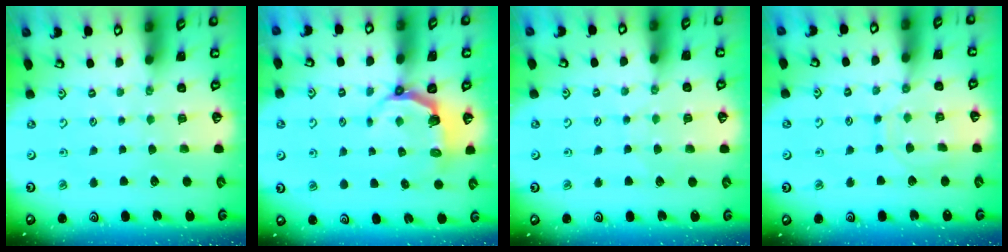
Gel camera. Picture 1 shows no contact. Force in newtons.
{"total": 4.6, "press": 3.0, "slide": 3.4}
{"total": 4.1, "press": 4.1, "slide": 0.4}
{"total": 9.3, "press": 9.2, "slide": 0.8}